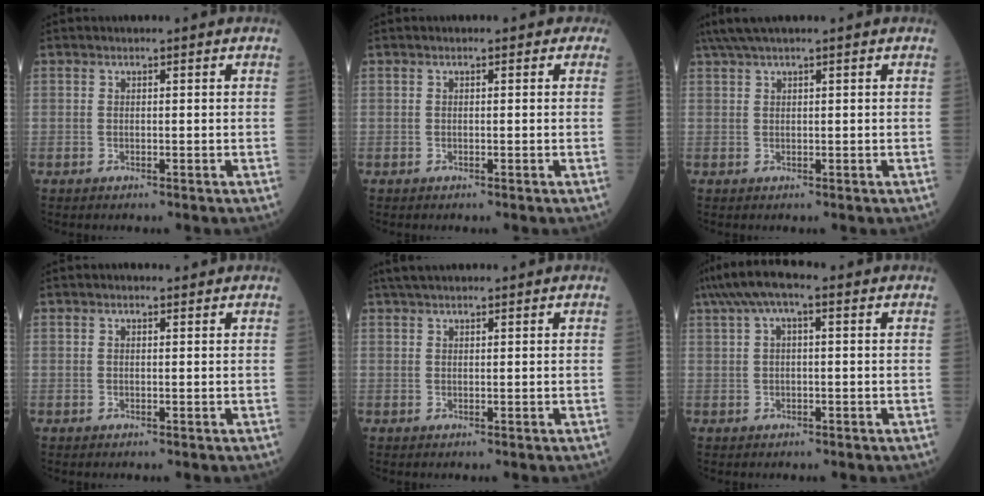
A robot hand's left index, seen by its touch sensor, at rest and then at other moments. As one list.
[{"total": 0.7, "force": [0.3, 0.5, 0.4], "torque": [-0.001, 0.005, -0.004]}, {"total": 3.6, "force": [2.9, -0.3, 2.2], "torque": [-0.046, 0.029, 0.059]}, {"total": 0.6, "force": [0.5, 0.1, 0.2], "torque": [-0.014, 0.003, 0.007]}, {"total": 4.2, "force": [3.6, 0.7, 2.0], "torque": [-0.034, 0.033, 0.064]}, {"total": 6.4, "force": [3.2, 1.6, 5.3], "torque": [-0.111, 0.040, 0.054]}]